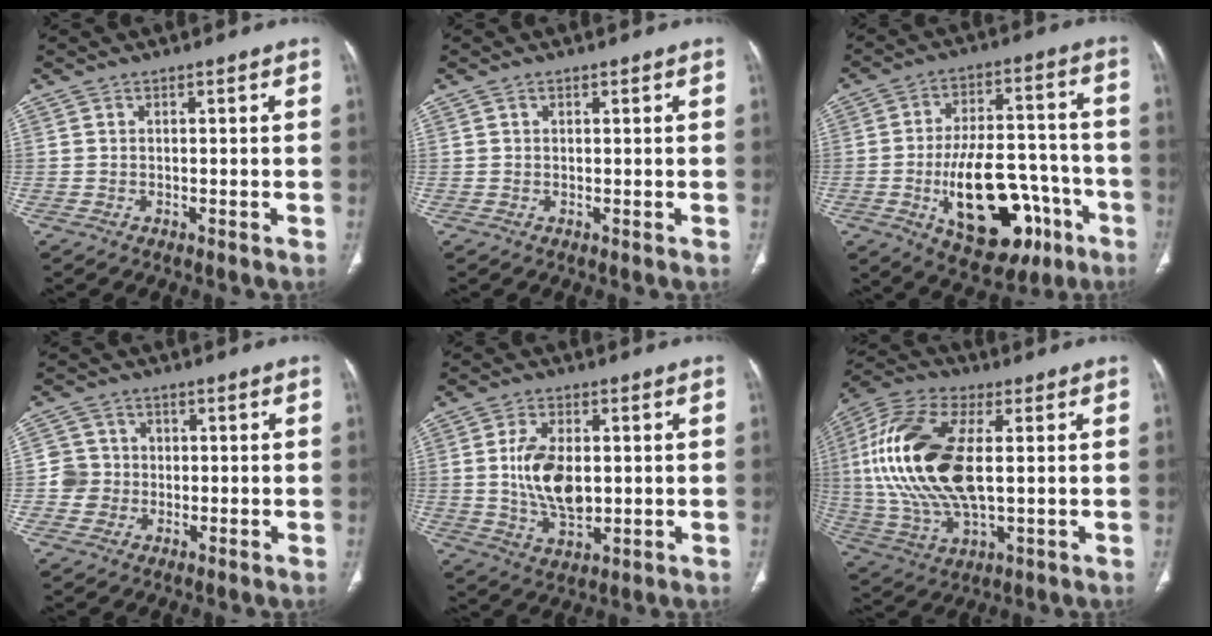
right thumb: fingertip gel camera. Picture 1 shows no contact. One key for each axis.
{"total": 0.5, "fx": 0.3, "fy": 0.3, "fz": 0.3, "tx": -0.003, "ty": -0.001, "tz": 0.004}
{"total": 21.5, "fx": -7.9, "fy": 11.2, "fz": 16.6, "tx": -0.232, "ty": 0.042, "tz": -0.099}
{"total": 5.0, "fx": -0.5, "fy": 4.9, "fz": 0.5, "tx": 0.023, "ty": 0.011, "tz": -0.015}
{"total": 10.8, "fx": 0.6, "fy": 6.1, "fz": 8.9, "tx": -0.155, "ty": -0.011, "tz": 0.020}
{"total": 22.9, "fx": 2.6, "fy": 11.1, "fz": 19.9, "tx": -0.429, "ty": -0.002, "tz": 0.046}